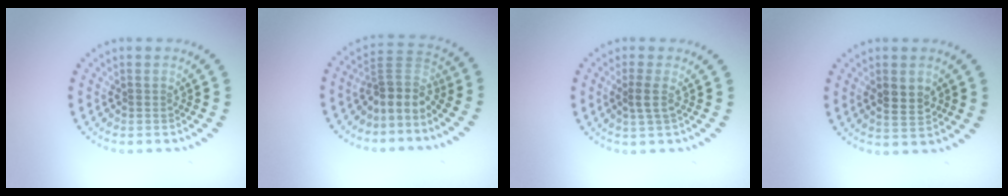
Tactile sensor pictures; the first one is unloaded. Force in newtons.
{"total": 3.3, "press": 2.4, "slide": 2.3}
{"total": 1.2, "press": 0.9, "slide": 0.8}
{"total": 2.6, "press": 2.6, "slide": 0.2}